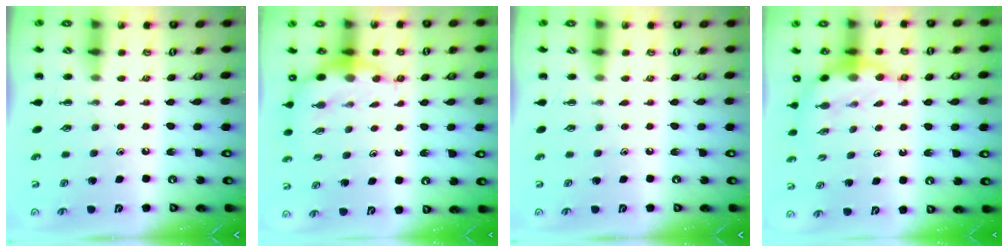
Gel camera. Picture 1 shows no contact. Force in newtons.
{"total": 6.6, "press": 6.3, "slide": 1.8}
{"total": 0.0}
{"total": 7.7, "press": 7.6, "slide": 0.9}